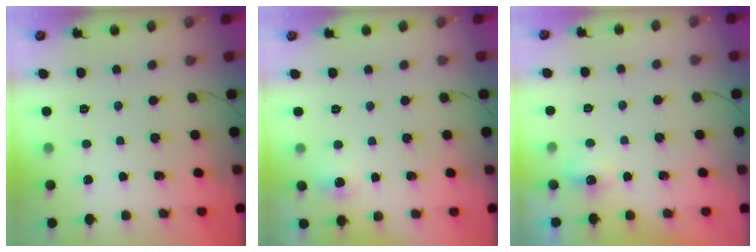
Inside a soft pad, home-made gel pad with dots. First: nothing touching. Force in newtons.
{"total": 4.7, "press": 4.4, "slide": 1.6}
{"total": 4.8, "press": 4.3, "slide": 2.3}